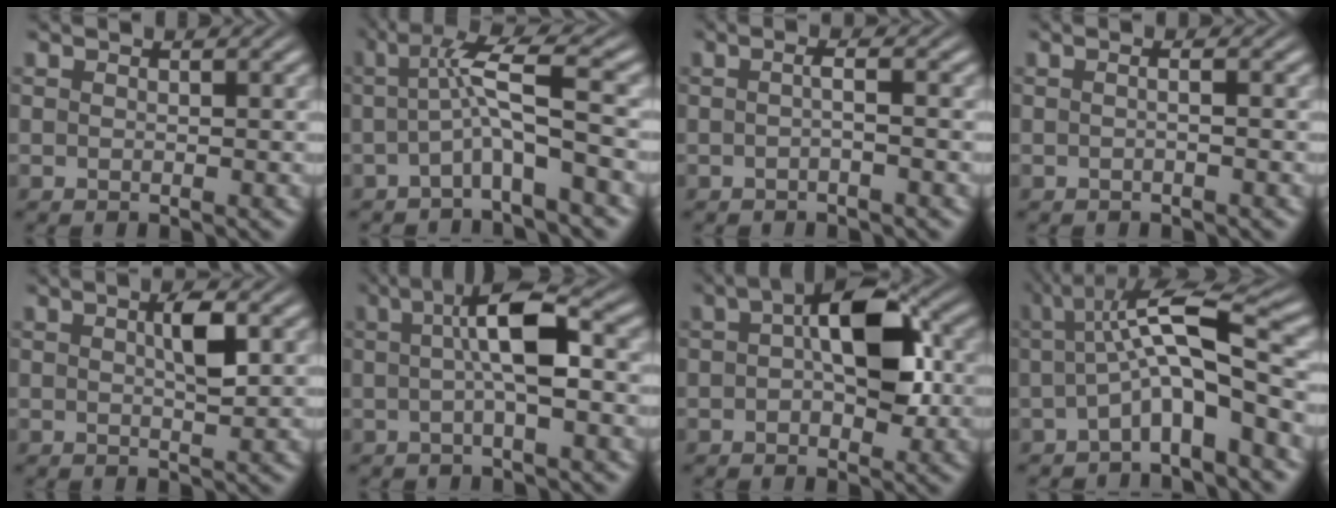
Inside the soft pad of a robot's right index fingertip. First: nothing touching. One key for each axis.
{"total": 4.3, "fx": -0.1, "fy": 0.8, "fz": 4.2, "tx": -0.077, "ty": 0.002, "tz": 0.000}
{"total": 1.4, "fx": -0.6, "fy": -0.1, "fz": 1.3, "tx": -0.018, "ty": 0.003, "tz": -0.014}
{"total": 1.0, "fx": -0.4, "fy": -0.1, "fz": 0.9, "tx": -0.014, "ty": 0.003, "tz": -0.008}
{"total": 2.4, "fx": 0.5, "fy": 0.4, "fz": 2.3, "tx": -0.035, "ty": -0.003, "tz": 0.008}
{"total": 5.8, "fx": 0.3, "fy": 1.1, "fz": 5.7, "tx": -0.093, "ty": 0.014, "tz": 0.000}
{"total": 6.0, "fx": 0.6, "fy": 2.4, "fz": 5.5, "tx": -0.091, "ty": -0.001, "tz": 0.011}
{"total": 6.9, "fx": -0.4, "fy": 2.6, "fz": 6.4, "tx": -0.118, "ty": 0.000, "tz": -0.005}